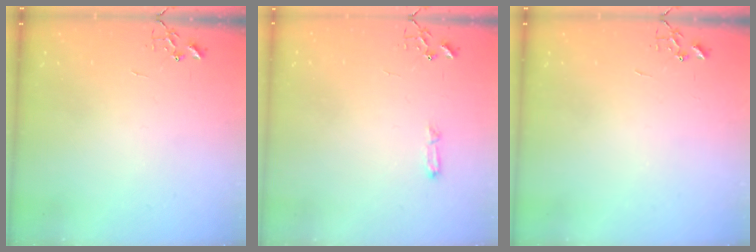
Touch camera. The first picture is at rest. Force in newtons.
{"total": 4.8, "press": 4.8, "slide": 0.5}
{"total": 0.0}